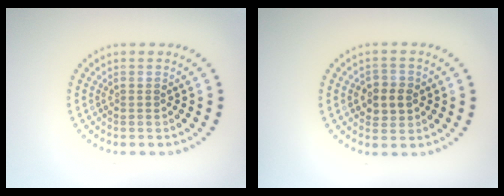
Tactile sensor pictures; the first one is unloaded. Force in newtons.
{"total": 2.6, "press": 2.6, "slide": 0.3}